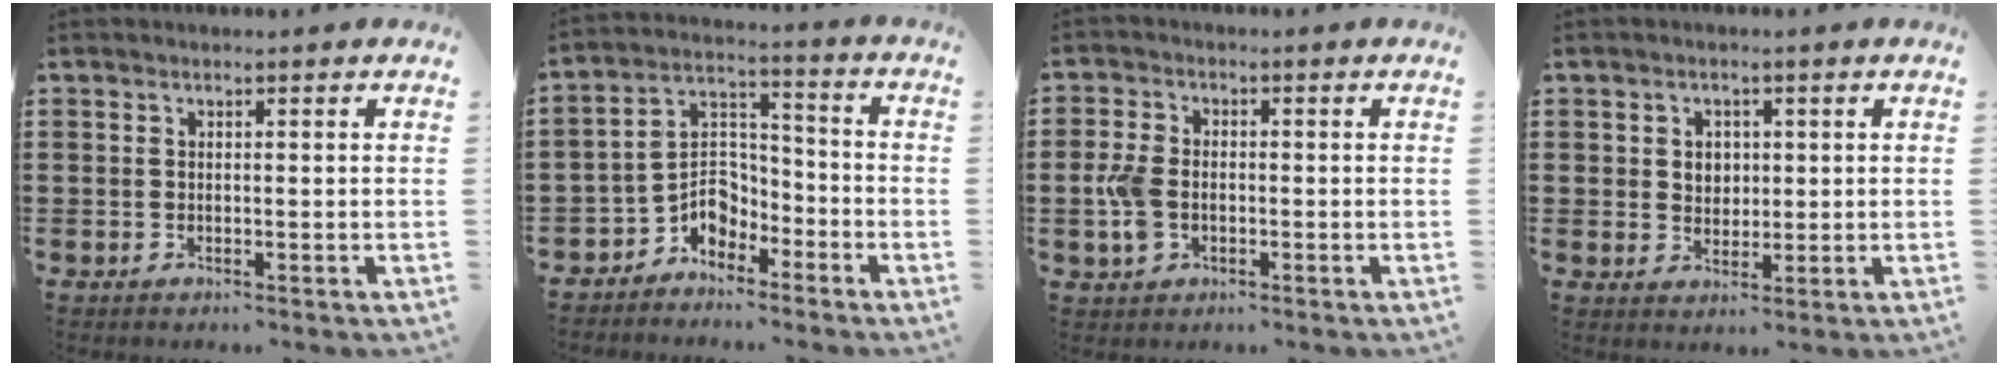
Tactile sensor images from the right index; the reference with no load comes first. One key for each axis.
{"total": 5.6, "fx": -3.7, "fy": 3.9, "fz": 1.8, "tx": -0.040, "ty": 0.010, "tz": -0.075}
{"total": 4.7, "fx": -0.8, "fy": 3.2, "fz": 3.3, "tx": -0.090, "ty": -0.002, "tz": -0.020}
{"total": 2.5, "fx": 0.6, "fy": 2.2, "fz": 1.0, "tx": -0.029, "ty": 0.008, "tz": 0.009}